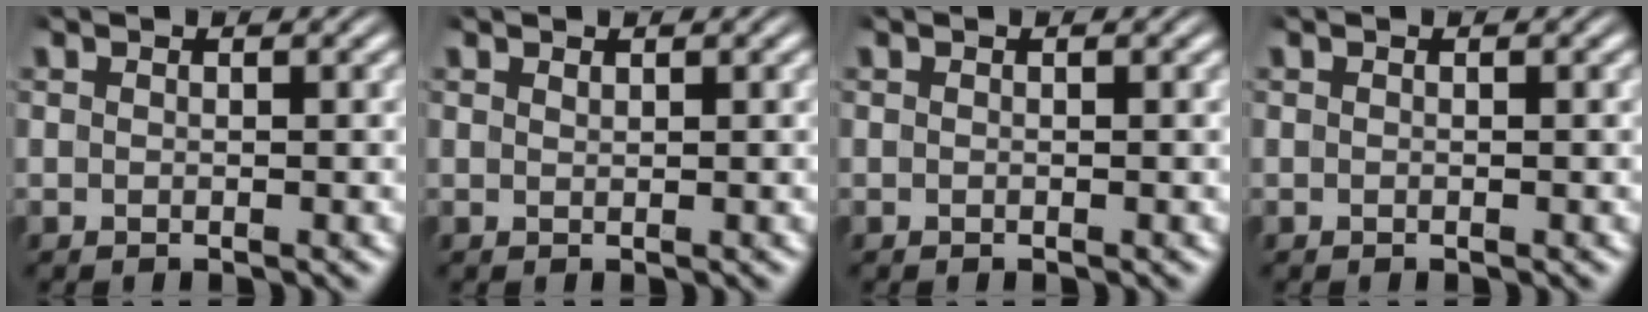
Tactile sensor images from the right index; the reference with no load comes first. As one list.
[{"total": 0.7, "force": [0.5, -0.5, 0.0], "torque": [0.007, -0.004, 0.014]}, {"total": 0.0}, {"total": 0.0}]